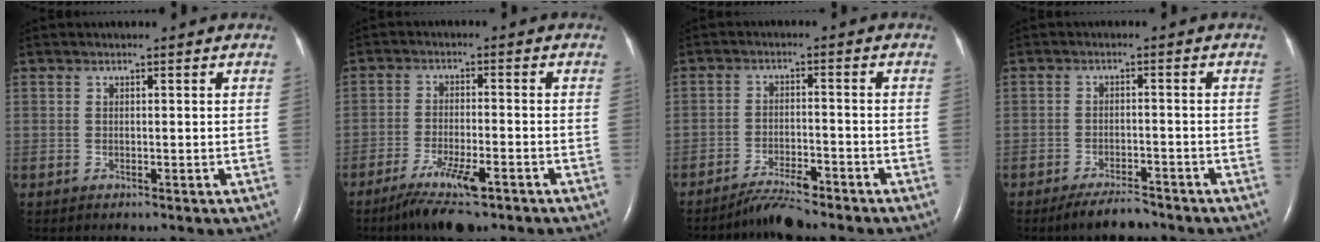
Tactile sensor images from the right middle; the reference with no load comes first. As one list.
[{"total": 7.7, "force": [-5.0, 1.2, 5.7], "torque": [-0.113, -0.016, -0.083]}, {"total": 4.6, "force": [-4.2, 0.3, 1.9], "torque": [-0.040, -0.014, -0.076]}, {"total": 4.6, "force": [-4.0, 1.0, 2.1], "torque": [-0.043, -0.007, -0.068]}]